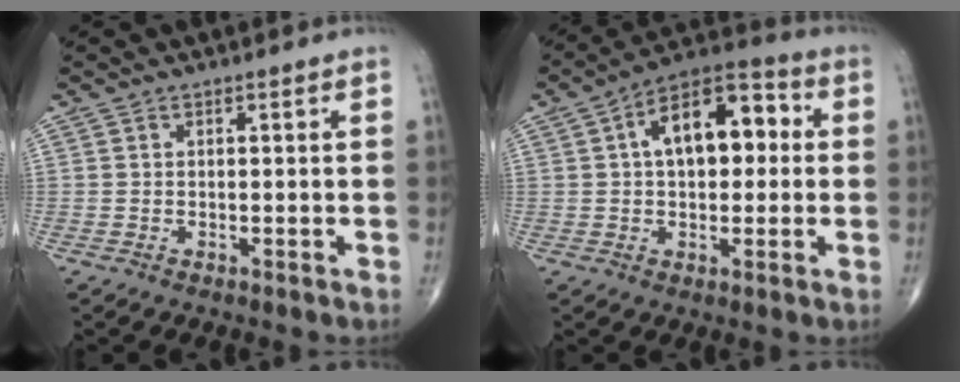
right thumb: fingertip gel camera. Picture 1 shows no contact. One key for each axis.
{"total": 14.0, "fx": 2.3, "fy": 7.8, "fz": 11.4, "tx": -0.157, "ty": 0.033, "tz": 0.026}